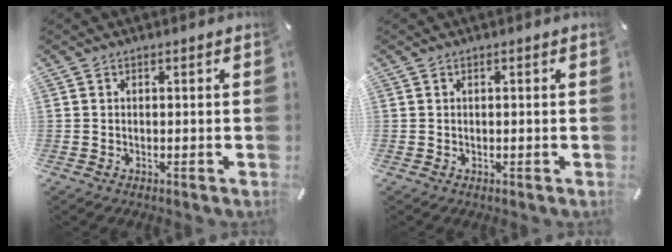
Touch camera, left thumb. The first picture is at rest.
{"total": 0.0}